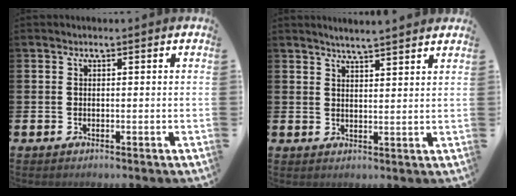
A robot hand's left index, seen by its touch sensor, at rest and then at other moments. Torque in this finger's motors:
{"motor_torque": [1.16, -0.98, 0.46, 0.07]}